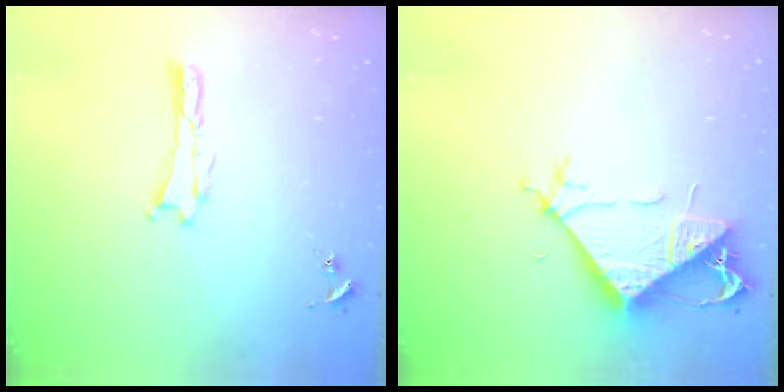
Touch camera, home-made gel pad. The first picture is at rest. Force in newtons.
{"total": 8.5, "press": 8.5, "slide": 0.7}